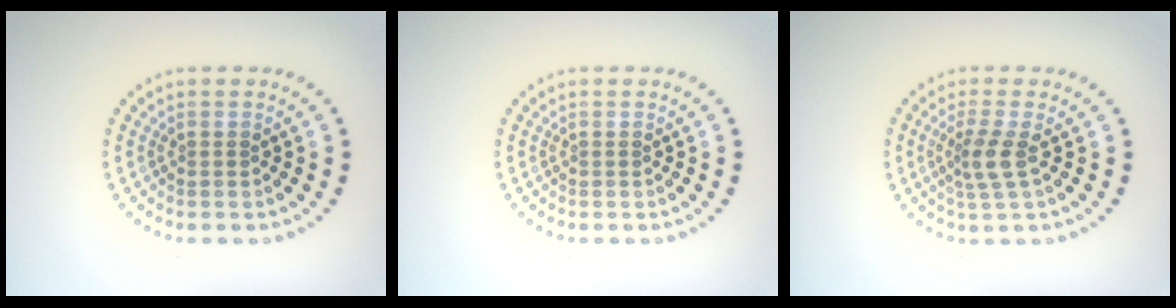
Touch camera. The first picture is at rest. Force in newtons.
{"total": 0.0}
{"total": 2.5, "press": 1.9, "slide": 1.5}